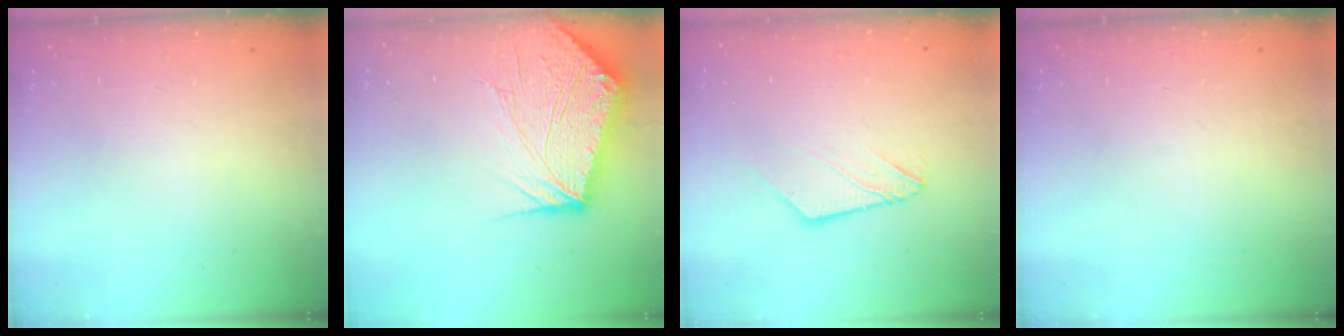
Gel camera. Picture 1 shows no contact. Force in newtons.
{"total": 16.8, "press": 16.7, "slide": 2.1}
{"total": 5.8, "press": 5.8, "slide": 0.3}
{"total": 0.0}